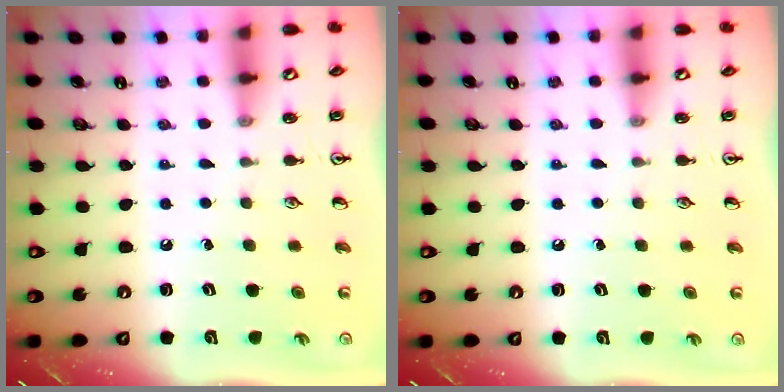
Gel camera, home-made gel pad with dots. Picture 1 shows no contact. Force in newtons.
{"total": 0.0}